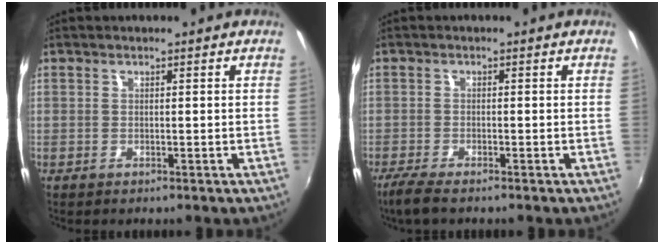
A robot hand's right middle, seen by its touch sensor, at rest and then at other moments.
{"total": 4.0, "force": [-3.2, 0.6, 2.4], "torque": [-0.066, -0.014, -0.063]}